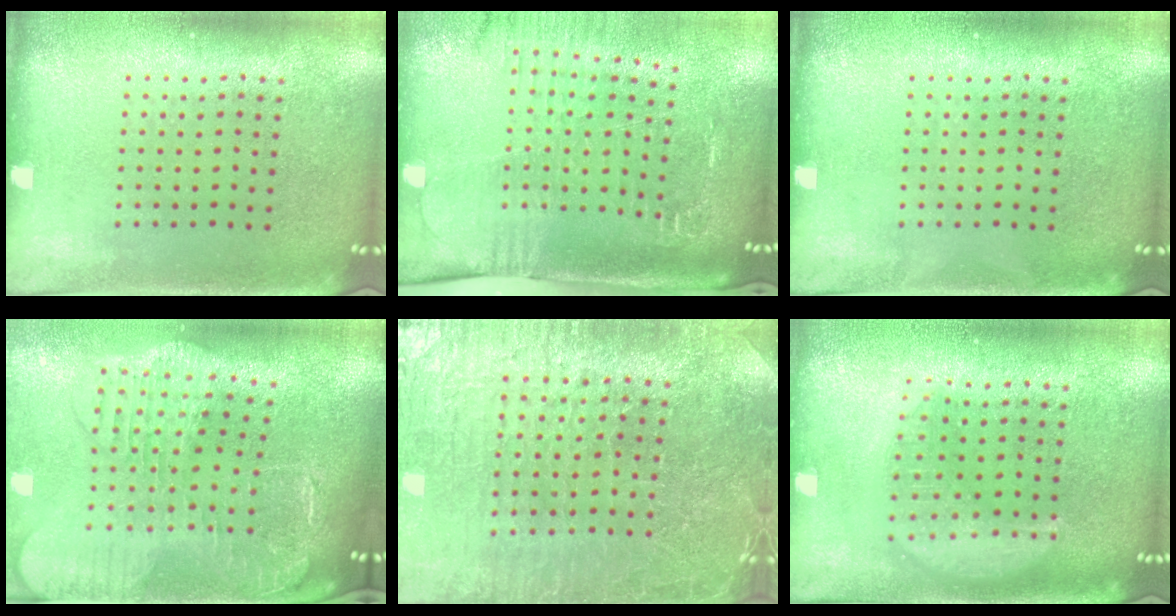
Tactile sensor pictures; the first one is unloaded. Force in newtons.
{"total": 2.5, "press": 2.1, "slide": 1.3}
{"total": 0.0}
{"total": 2.7, "press": 2.3, "slide": 1.4}
{"total": 3.8, "press": 3.7, "slide": 0.6}
{"total": 3.1, "press": 3.1, "slide": 0.5}